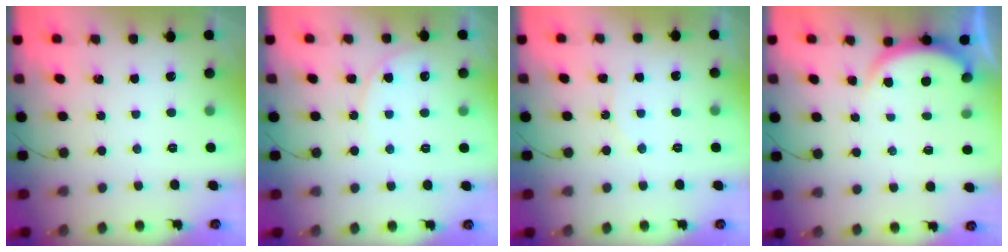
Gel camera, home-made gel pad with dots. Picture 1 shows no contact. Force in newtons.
{"total": 7.3, "press": 7.3, "slide": 0.4}
{"total": 5.7, "press": 5.7, "slide": 0.4}
{"total": 2.9, "press": 2.8, "slide": 0.5}